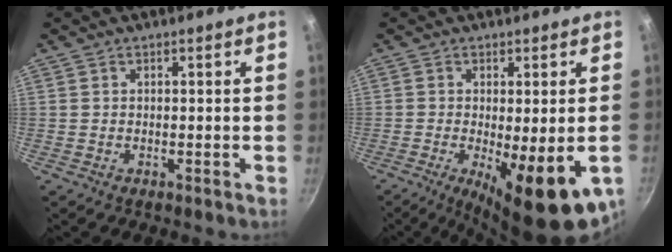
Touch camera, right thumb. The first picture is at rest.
{"total": 13.8, "force": [-4.0, 4.2, 12.6], "torque": [-0.176, -0.016, -0.047]}